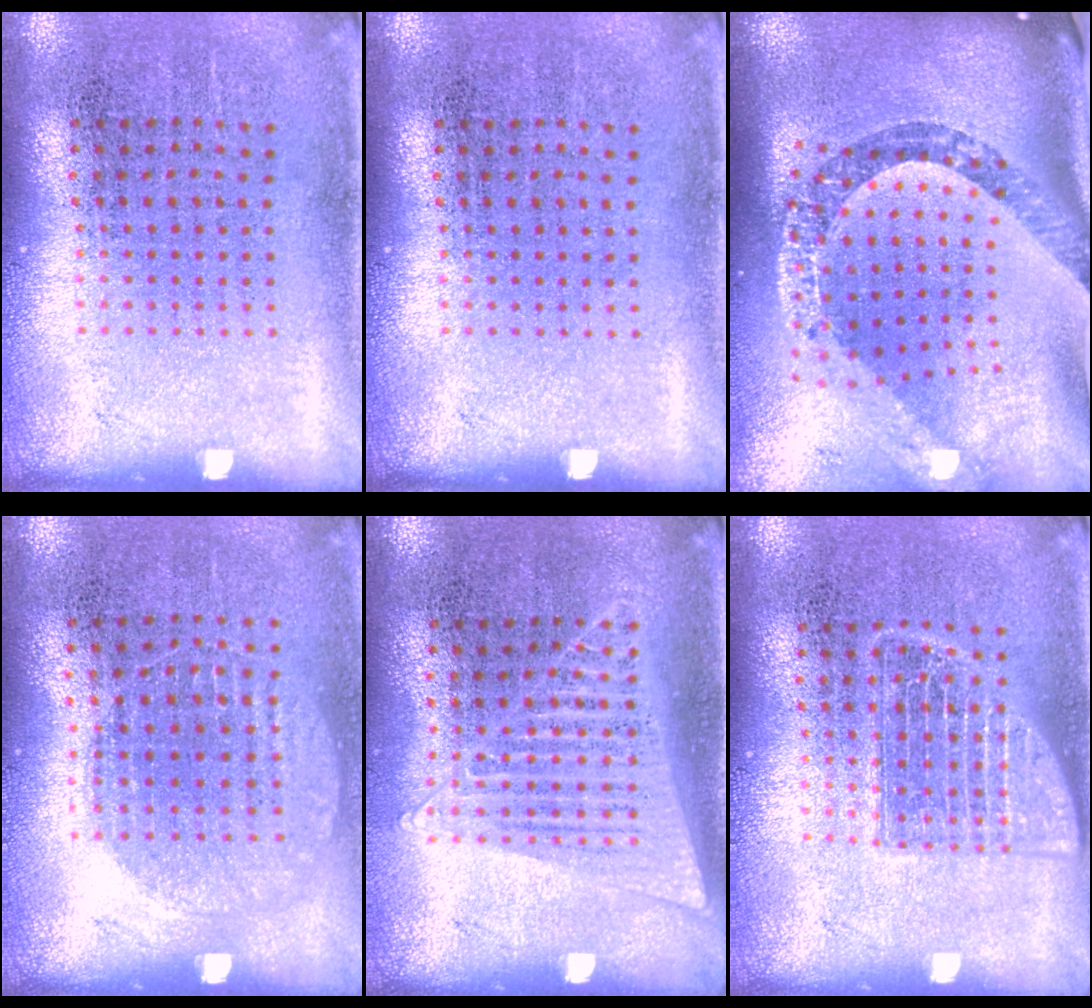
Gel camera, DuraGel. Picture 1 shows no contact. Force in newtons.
{"total": 0.0}
{"total": 3.5, "press": 2.5, "slide": 2.5}
{"total": 0.9, "press": 0.9, "slide": 0.2}
{"total": 1.2, "press": 1.2, "slide": 0.4}
{"total": 2.5, "press": 2.5, "slide": 0.4}